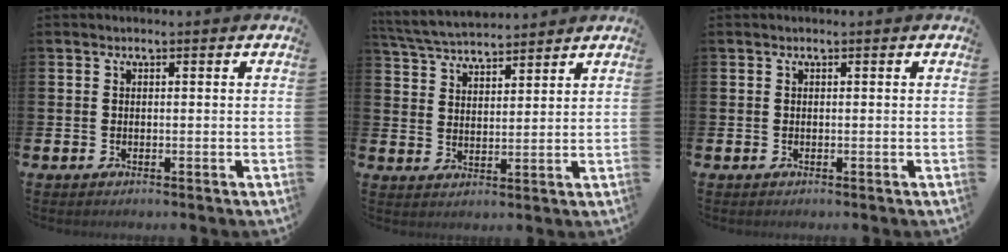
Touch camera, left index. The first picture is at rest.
{"total": 5.2, "force": [5.0, 0.9, 0.7], "torque": [-0.033, -0.025, 0.090]}
{"total": 0.0}